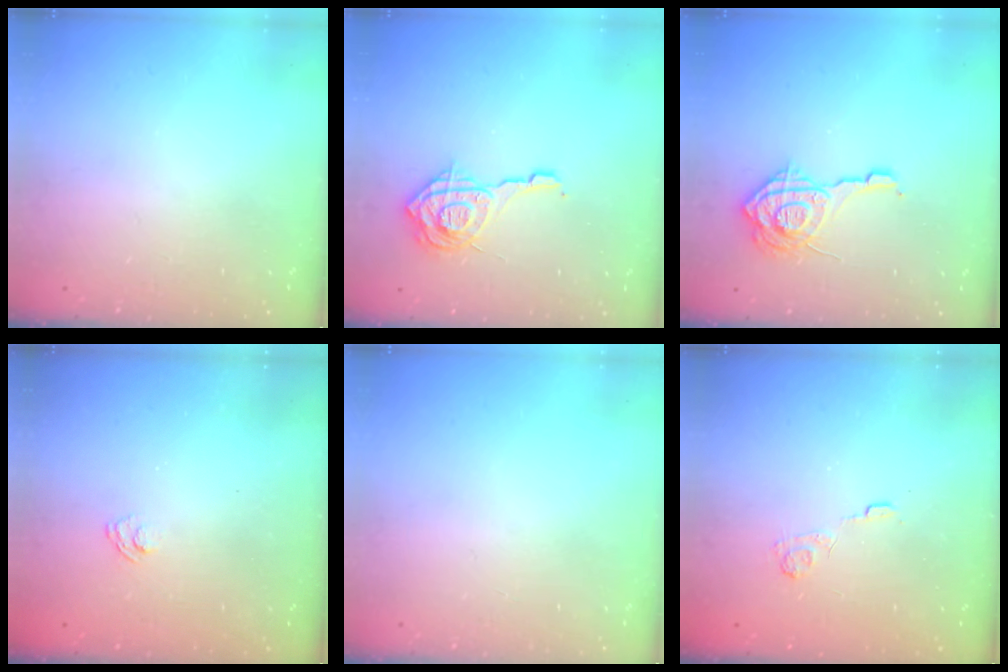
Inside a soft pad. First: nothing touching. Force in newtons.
{"total": 13.0, "press": 12.9, "slide": 1.4}
{"total": 13.5, "press": 13.4, "slide": 1.6}
{"total": 2.3, "press": 2.0, "slide": 1.2}
{"total": 0.0}
{"total": 3.6, "press": 3.2, "slide": 1.6}